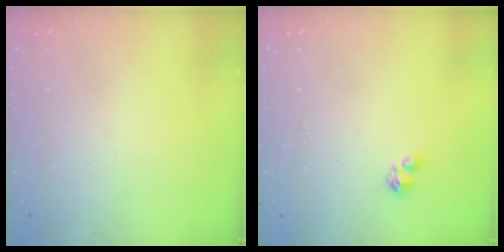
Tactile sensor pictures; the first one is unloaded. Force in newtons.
{"total": 2.7, "press": 2.7, "slide": 0.4}